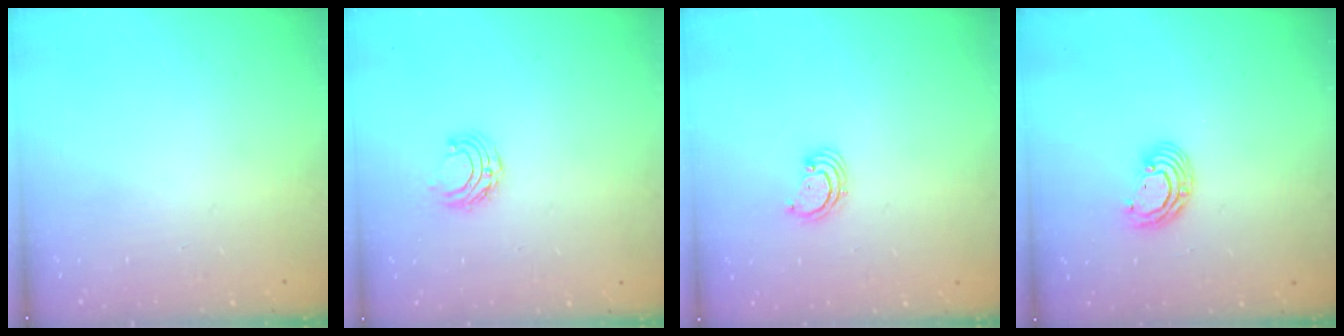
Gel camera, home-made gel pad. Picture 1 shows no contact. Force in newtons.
{"total": 5.9, "press": 5.8, "slide": 0.7}
{"total": 3.3, "press": 3.3, "slide": 0.3}
{"total": 6.7, "press": 6.6, "slide": 0.7}